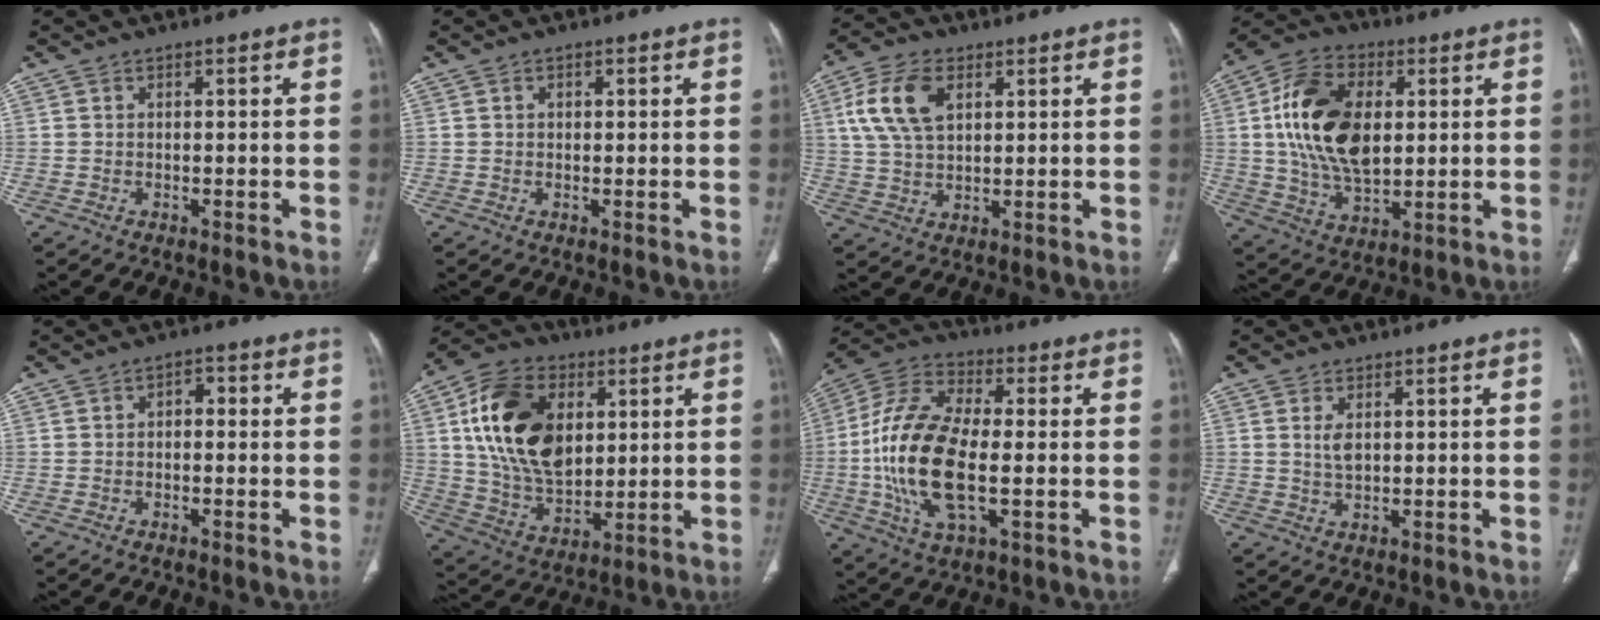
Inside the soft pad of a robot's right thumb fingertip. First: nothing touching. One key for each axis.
{"total": 0.9, "fx": 0.3, "fy": 0.7, "fz": 0.5, "tx": -0.005, "ty": 0.000, "tz": 0.004}
{"total": 10.9, "fx": 3.8, "fy": 6.4, "fz": 8.0, "tx": -0.158, "ty": 0.001, "tz": 0.074}
{"total": 18.7, "fx": 2.8, "fy": 11.4, "fz": 14.6, "tx": -0.255, "ty": -0.001, "tz": 0.052}
{"total": 2.5, "fx": -0.1, "fy": 1.5, "fz": 1.9, "tx": -0.020, "ty": 0.012, "tz": -0.009}
{"total": 21.1, "fx": 5.1, "fy": 13.8, "fz": 15.1, "tx": -0.249, "ty": -0.011, "tz": 0.096}
{"total": 20.5, "fx": -2.0, "fy": 9.3, "fz": 18.1, "tx": -0.377, "ty": 0.011, "tz": -0.036}
{"total": 3.0, "fx": 0.8, "fy": 1.5, "fz": 2.4, "tx": -0.048, "ty": -0.005, "tz": 0.018}